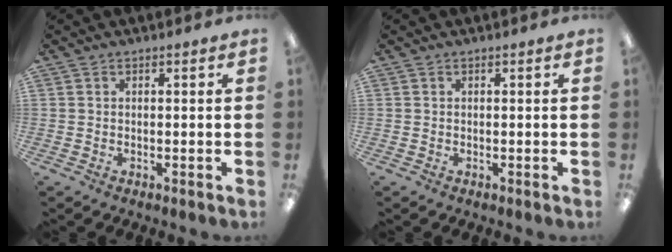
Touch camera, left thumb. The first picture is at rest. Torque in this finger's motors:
{"motor_torque": [-0.04, 0.04, 0.11, -0.11, 0.00]}